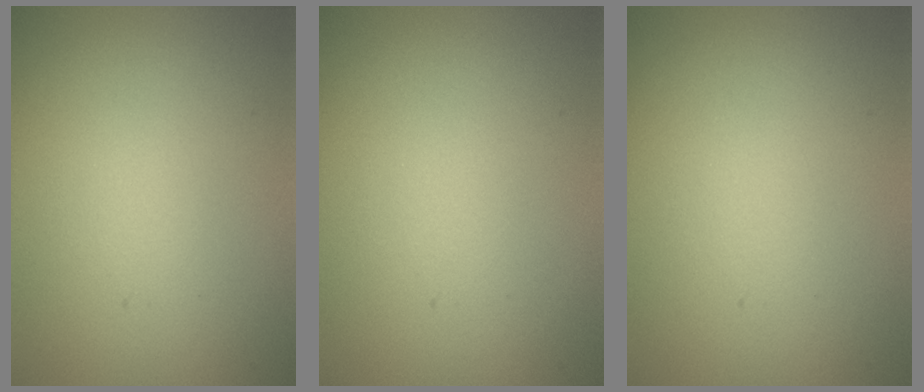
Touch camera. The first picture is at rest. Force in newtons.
{"total": 0.0}
{"total": 0.0}